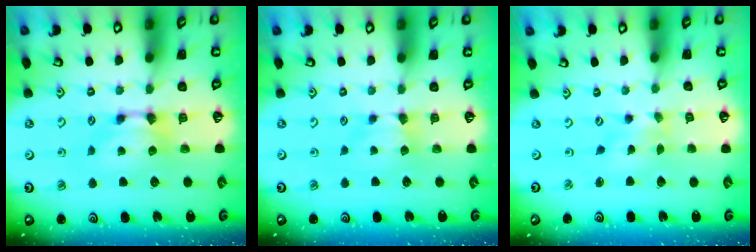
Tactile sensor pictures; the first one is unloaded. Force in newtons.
{"total": 1.4, "press": 1.4, "slide": 0.3}
{"total": 2.8, "press": 2.6, "slide": 1.0}